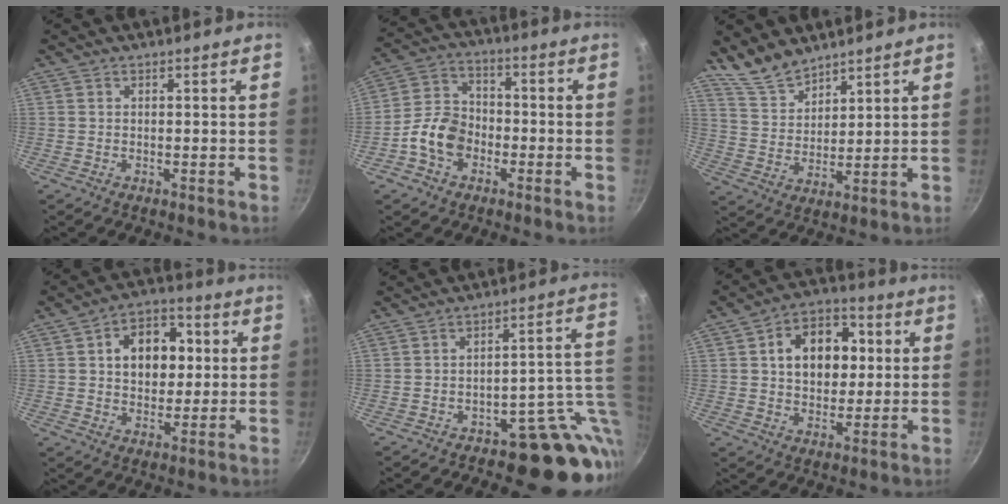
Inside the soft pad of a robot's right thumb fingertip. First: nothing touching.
{"total": 9.3, "force": [-3.4, 7.0, 5.2], "torque": [-0.071, 0.034, -0.076]}
{"total": 8.2, "force": [7.1, 3.2, 2.4], "torque": [-0.029, -0.037, 0.146]}
{"total": 12.6, "force": [2.4, 9.2, 8.3], "torque": [-0.083, 0.009, 0.028]}
{"total": 12.9, "force": [-3.8, 7.1, 10.0], "torque": [-0.061, 0.033, -0.049]}
{"total": 14.1, "force": [2.7, 10.3, 9.3], "torque": [-0.101, 0.014, 0.033]}